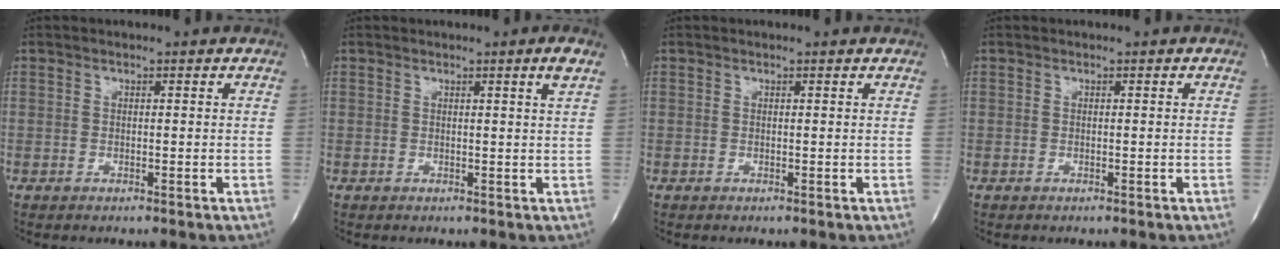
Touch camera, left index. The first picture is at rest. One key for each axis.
{"total": 1.5, "fx": 0.8, "fy": -0.6, "fz": 1.1, "tx": -0.022, "ty": -0.010, "tz": 0.014}
{"total": 0.7, "fx": 0.7, "fy": 0.0, "fz": 0.1, "tx": -0.010, "ty": 0.003, "tz": 0.006}
{"total": 0.0}